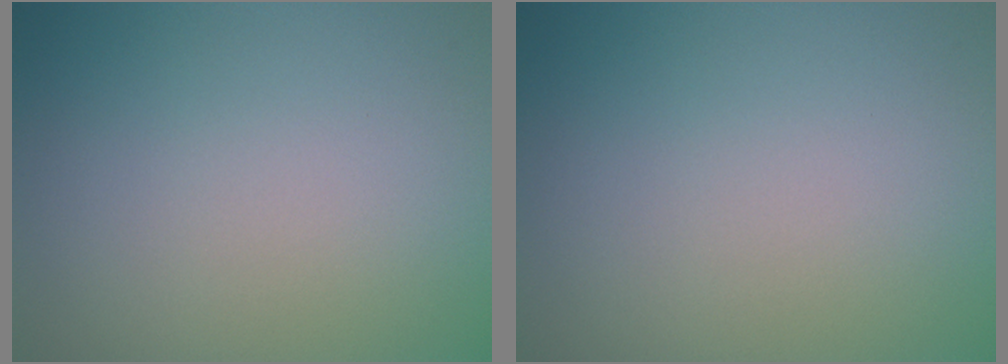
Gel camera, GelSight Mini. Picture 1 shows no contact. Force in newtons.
{"total": 0.0}